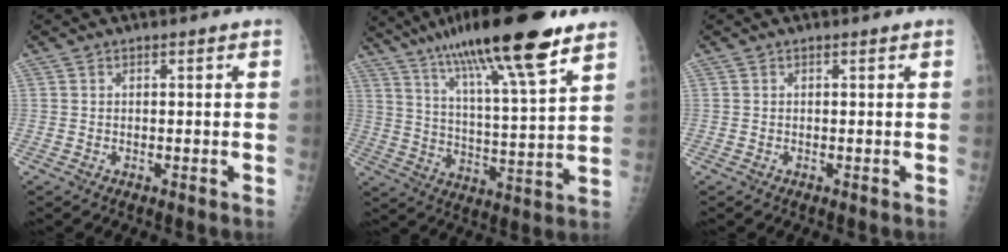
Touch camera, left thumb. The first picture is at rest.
{"total": 21.8, "force": [14.5, 3.1, 16.0], "torque": [-0.263, -0.044, 0.241]}
{"total": 0.0}